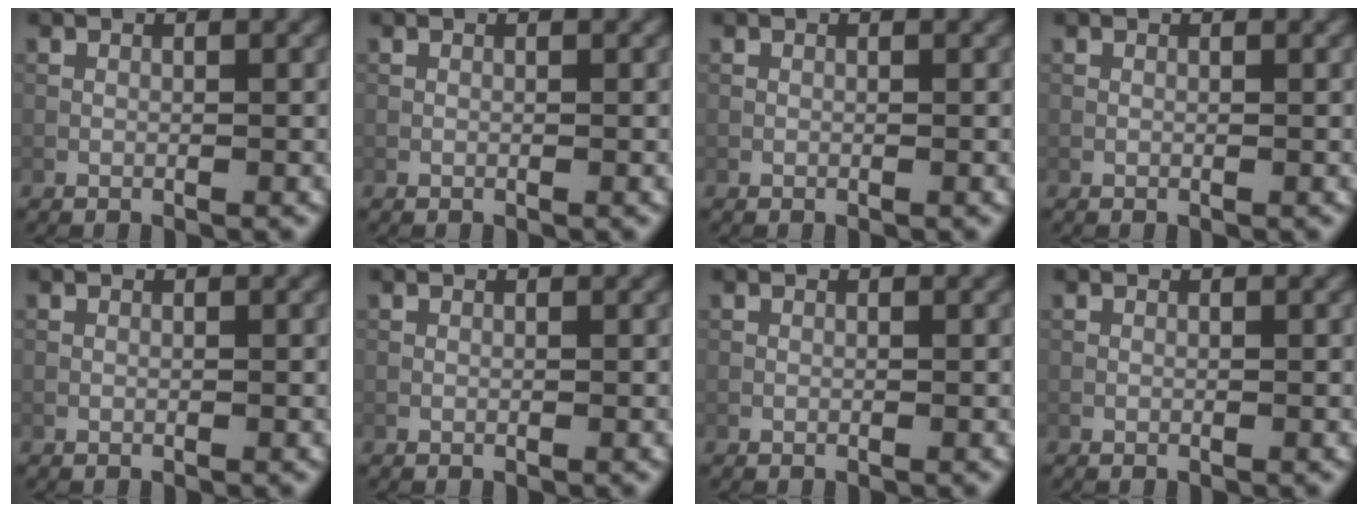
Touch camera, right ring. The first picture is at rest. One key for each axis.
{"total": 0.0}
{"total": 0.0}
{"total": 0.0}
{"total": 0.0}
{"total": 0.0}
{"total": 0.0}
{"total": 0.0}